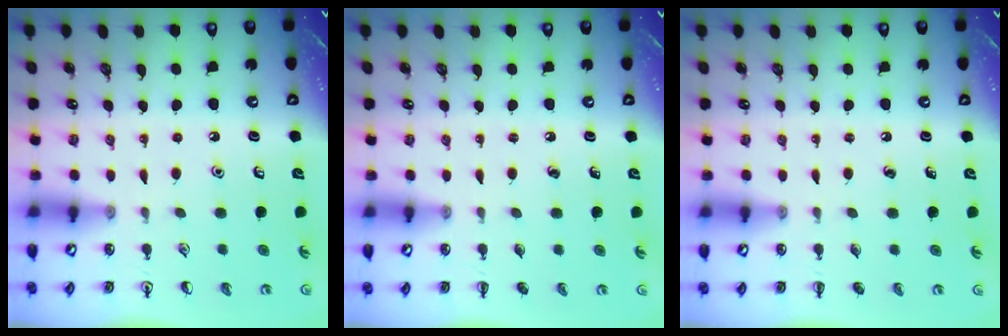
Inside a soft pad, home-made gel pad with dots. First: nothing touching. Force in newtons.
{"total": 0.0}
{"total": 0.0}